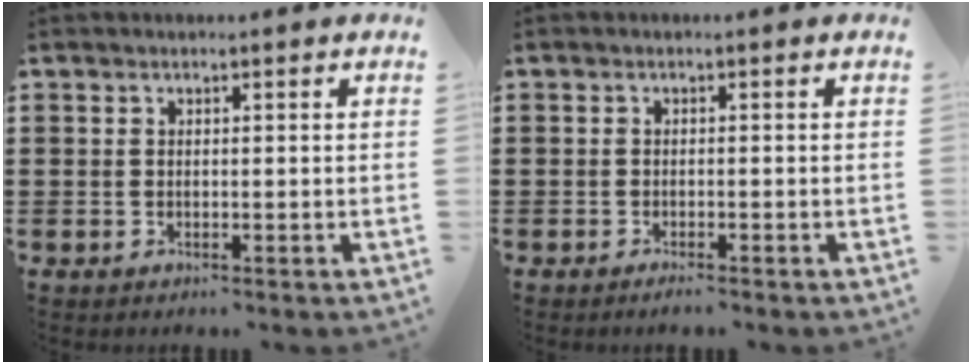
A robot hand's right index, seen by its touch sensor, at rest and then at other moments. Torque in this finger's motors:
{"motor_torque": [0.99, 1.15, -0.10, -0.04]}